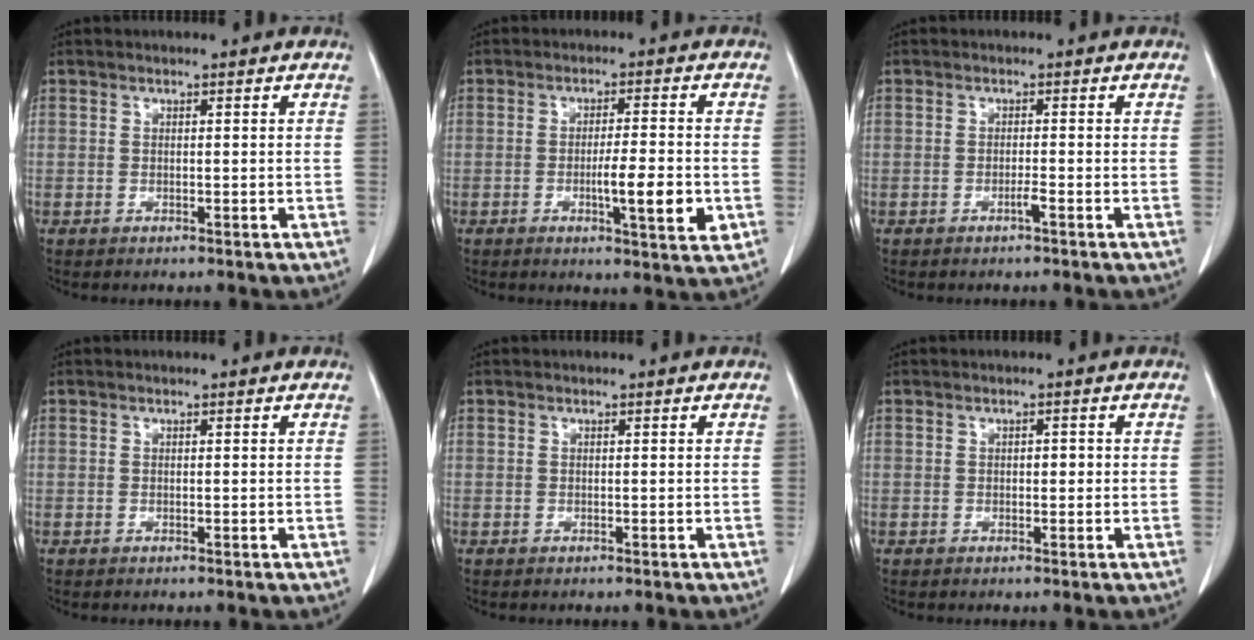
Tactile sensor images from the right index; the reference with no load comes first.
{"total": 7.7, "force": [-2.0, 0.8, 7.4], "torque": [-0.111, -0.010, -0.030]}
{"total": 1.1, "force": [-0.7, -0.2, 0.8], "torque": [-0.016, 0.000, -0.012]}
{"total": 0.0}
{"total": 0.0}
{"total": 1.2, "force": [0.0, 0.6, 1.0], "torque": [-0.013, 0.003, 0.000]}